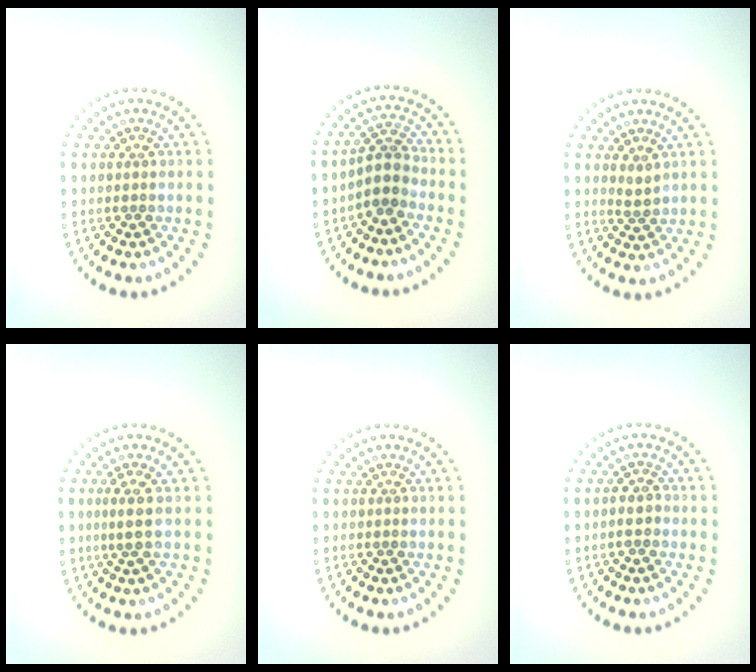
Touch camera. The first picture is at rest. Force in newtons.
{"total": 2.7, "press": 2.1, "slide": 1.7}
{"total": 1.0, "press": 0.8, "slide": 0.5}
{"total": 1.7, "press": 1.4, "slide": 1.1}
{"total": 0.0}
{"total": 1.2, "press": 1.1, "slide": 0.5}